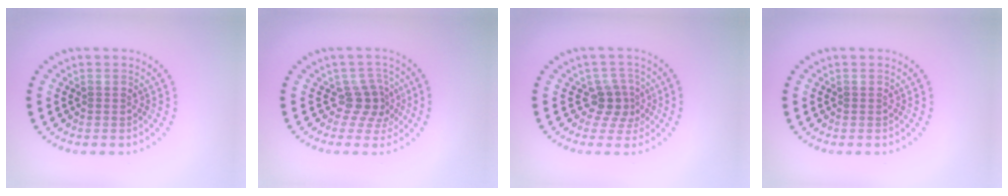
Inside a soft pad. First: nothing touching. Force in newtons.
{"total": 2.5, "press": 1.8, "slide": 1.8}
{"total": 2.5, "press": 1.8, "slide": 1.7}
{"total": 0.0}